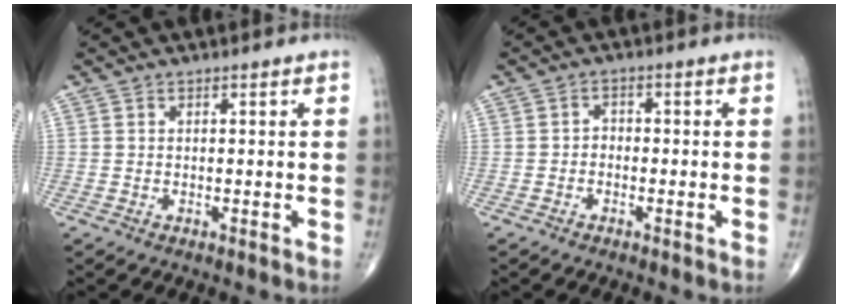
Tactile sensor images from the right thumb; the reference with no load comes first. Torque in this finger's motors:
{"motor_torque": [-0.20, 0.02, -0.11, -0.11, 0.04]}